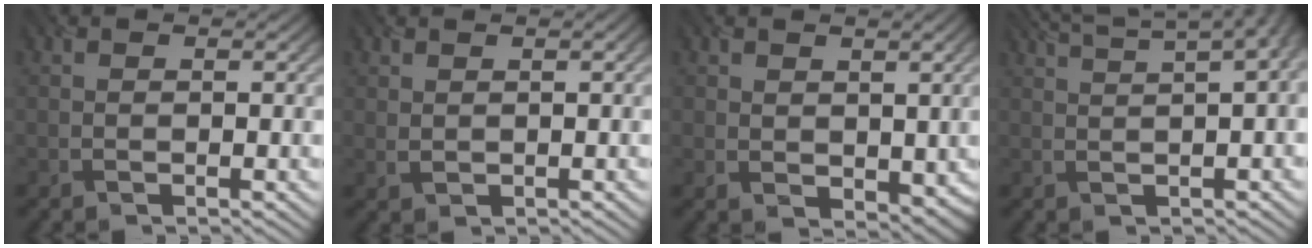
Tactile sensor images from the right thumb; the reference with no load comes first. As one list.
[{"total": 1.0, "force": [0.7, 0.5, 0.6], "torque": [-0.014, 0.000, 0.021]}, {"total": 2.9, "force": [1.0, 2.2, 1.6], "torque": [-0.035, -0.013, 0.026]}, {"total": 11.8, "force": [6.4, 3.9, 9.1], "torque": [-0.111, 0.055, 0.079]}]